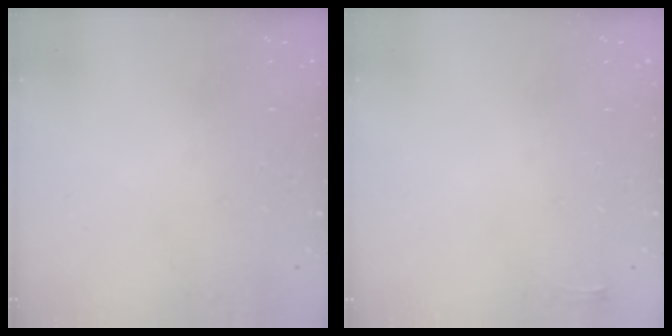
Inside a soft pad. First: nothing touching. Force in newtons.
{"total": 2.6, "press": 2.6, "slide": 0.6}